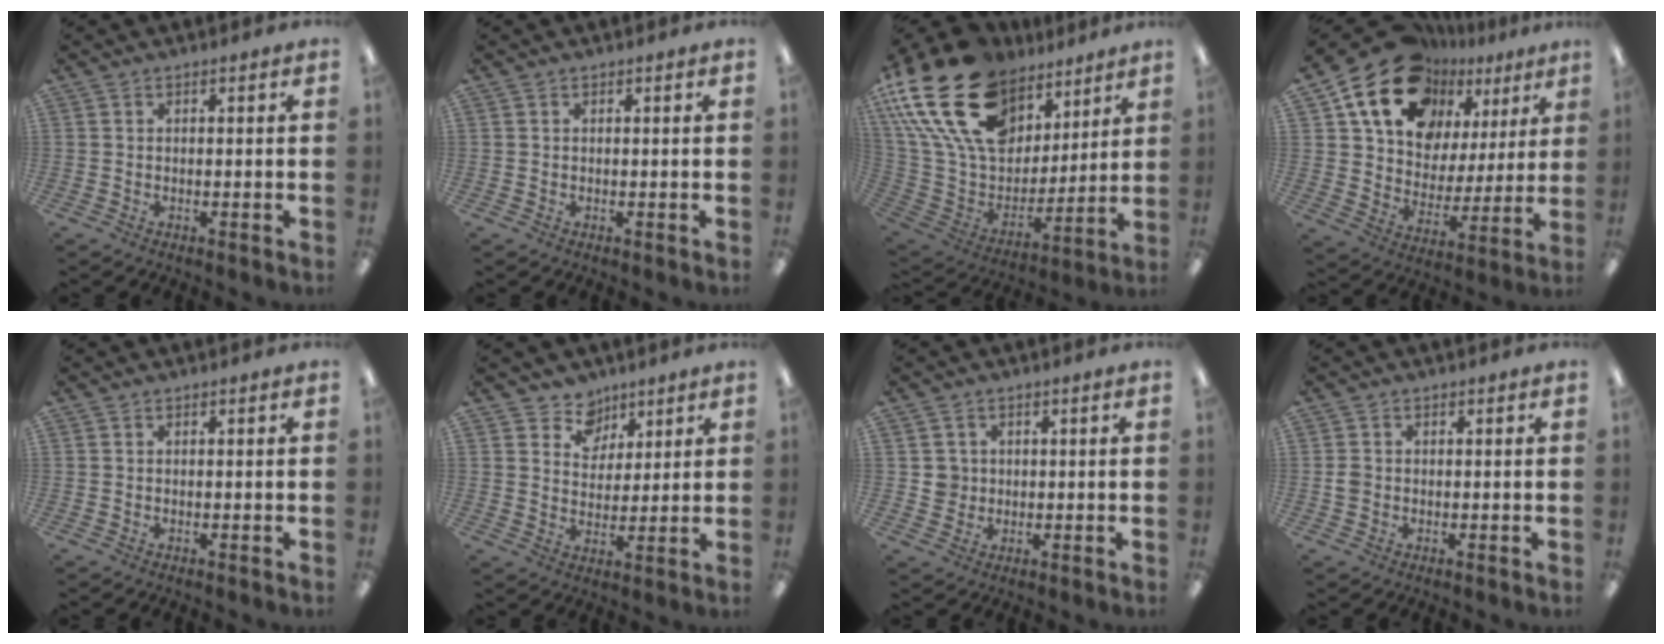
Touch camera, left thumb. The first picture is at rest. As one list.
[{"total": 0.0}, {"total": 26.0, "force": [13.9, 15.8, 15.3], "torque": [-0.323, -0.071, 0.263]}, {"total": 19.3, "force": [13.0, 11.9, 8.0], "torque": [-0.155, -0.073, 0.239]}, {"total": 0.0}, {"total": 7.1, "force": [4.9, 5.2, 0.3], "torque": [-0.005, -0.037, 0.090]}, {"total": 3.6, "force": [0.6, 3.5, 0.3], "torque": [0.002, 0.001, 0.007]}, {"total": 1.9, "force": [-0.2, 1.7, 0.8], "torque": [-0.015, 0.004, -0.004]}]